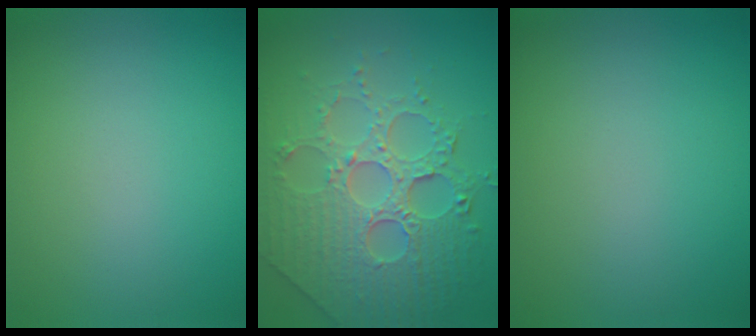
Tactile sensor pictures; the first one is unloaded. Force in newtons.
{"total": 8.1, "press": 6.0, "slide": 5.5}
{"total": 0.0}